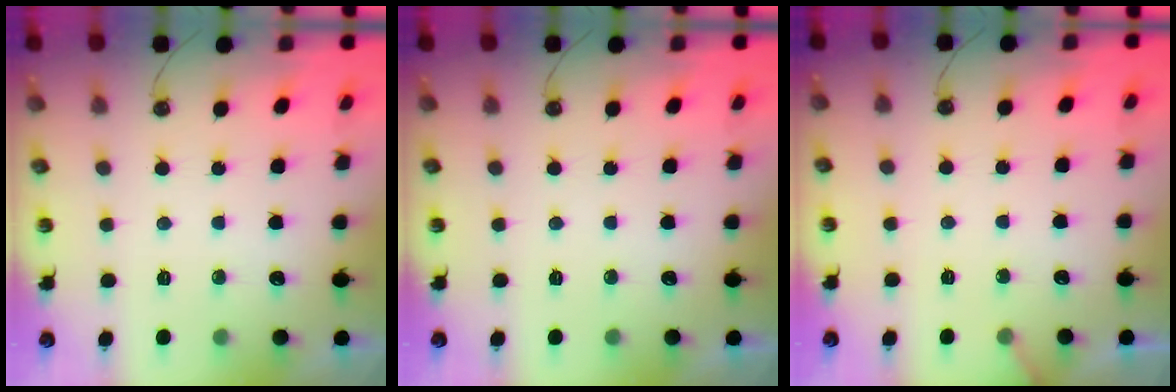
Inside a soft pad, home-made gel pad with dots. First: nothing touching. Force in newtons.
{"total": 0.0}
{"total": 1.7, "press": 1.7, "slide": 0.1}